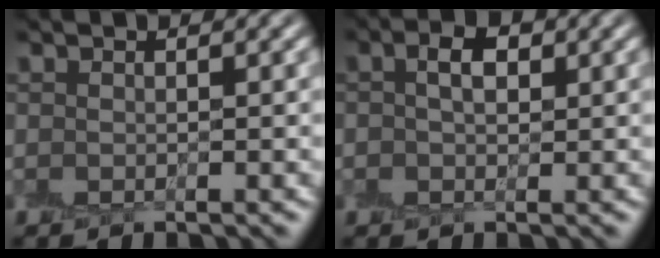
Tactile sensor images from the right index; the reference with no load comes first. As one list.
[{"total": 2.6, "force": [0.6, 1.6, 2.0], "torque": [-0.037, 0.006, 0.006]}]